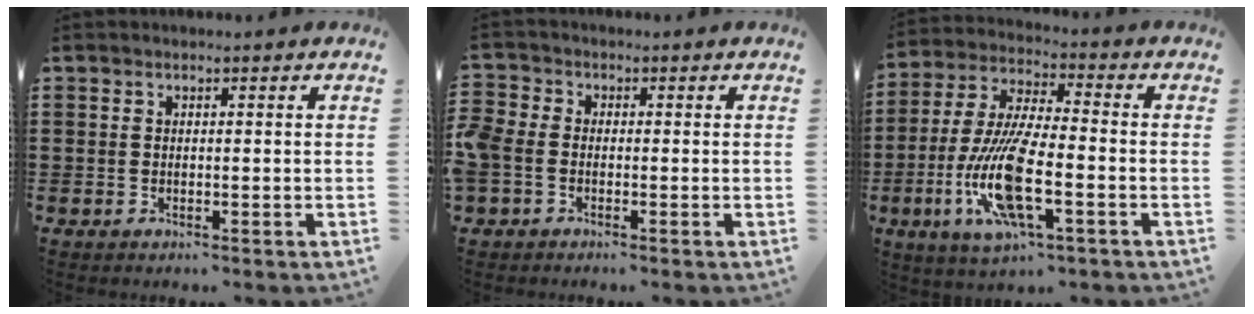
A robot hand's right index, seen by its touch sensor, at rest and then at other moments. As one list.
[{"total": 2.7, "force": [-1.2, 1.9, 1.5], "torque": [-0.052, -0.001, -0.032]}, {"total": 12.6, "force": [-4.2, 3.4, 11.4], "torque": [-0.254, -0.014, -0.081]}]